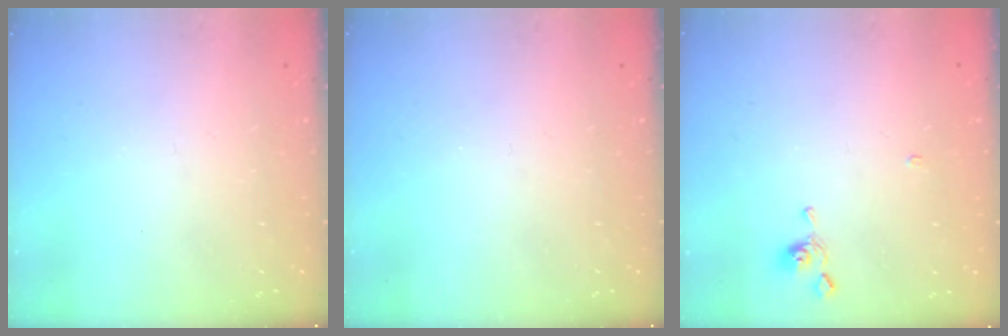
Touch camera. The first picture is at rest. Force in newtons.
{"total": 0.0}
{"total": 2.2, "press": 2.2, "slide": 0.3}